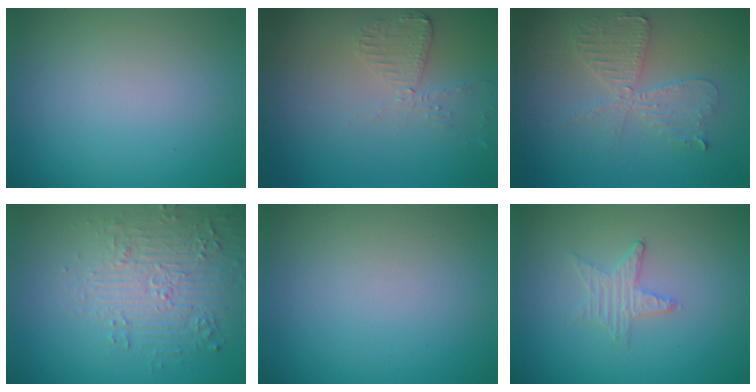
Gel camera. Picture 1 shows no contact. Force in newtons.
{"total": 2.4, "press": 2.4, "slide": 0.2}
{"total": 4.1, "press": 3.5, "slide": 2.1}
{"total": 4.9, "press": 4.1, "slide": 2.7}
{"total": 0.0}
{"total": 0.9, "press": 0.9, "slide": 0.2}